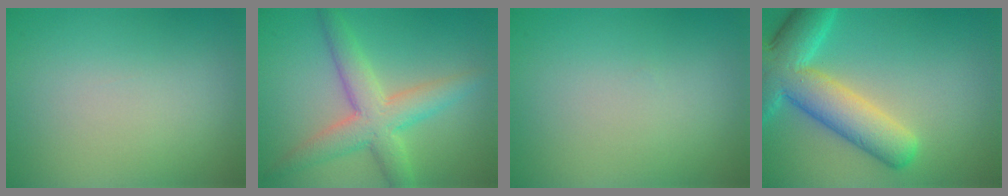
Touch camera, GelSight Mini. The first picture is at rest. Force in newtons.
{"total": 5.2, "press": 5.2, "slide": 0.3}
{"total": 0.0}
{"total": 8.2, "press": 8.2, "slide": 0.4}